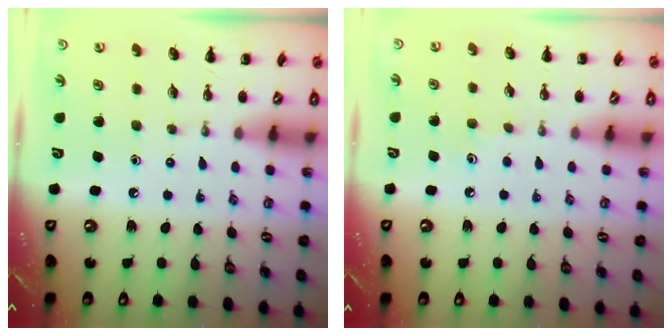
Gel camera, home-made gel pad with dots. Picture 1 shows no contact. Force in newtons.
{"total": 3.9, "press": 3.7, "slide": 1.4}